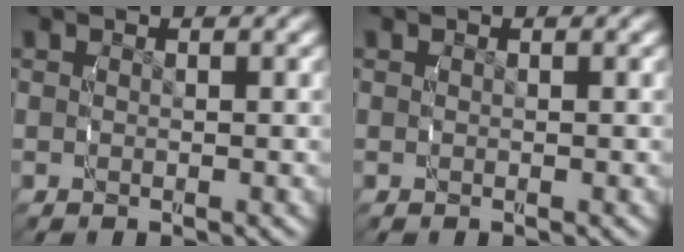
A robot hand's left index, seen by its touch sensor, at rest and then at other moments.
{"total": 0.0}